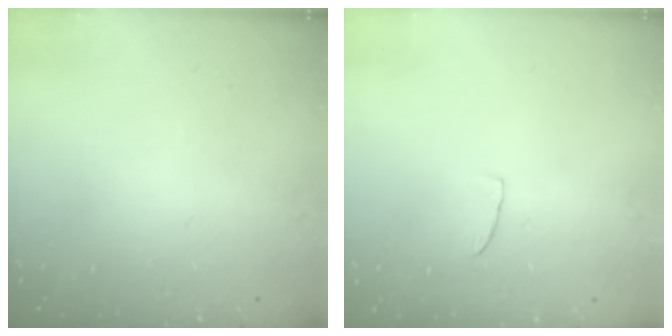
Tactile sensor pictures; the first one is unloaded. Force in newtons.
{"total": 2.6, "press": 2.6, "slide": 0.2}